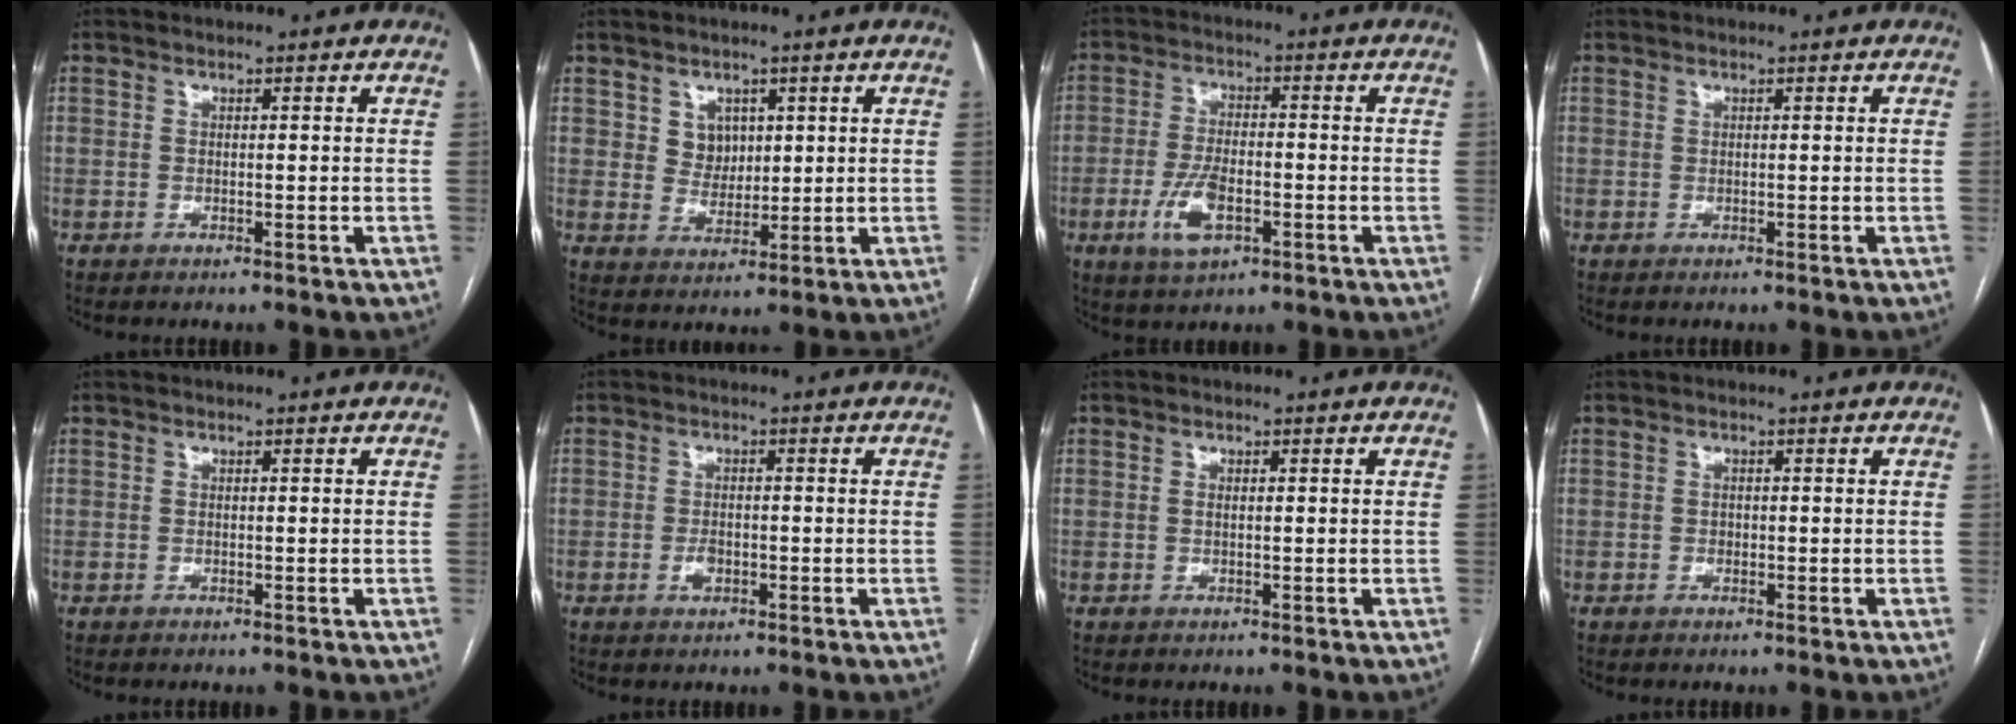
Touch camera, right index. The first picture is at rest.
{"total": 4.0, "force": [1.7, 3.3, 1.4], "torque": [-0.022, 0.003, 0.034]}
{"total": 7.2, "force": [-2.7, 2.9, 6.0], "torque": [-0.128, -0.003, -0.046]}
{"total": 0.0}
{"total": 0.0}
{"total": 2.1, "force": [-0.8, 1.2, 1.6], "torque": [-0.030, 0.002, -0.011]}
{"total": 0.6, "force": [0.1, 0.2, 0.6], "torque": [-0.012, 0.000, 0.001]}
{"total": 0.7, "force": [-0.1, 0.6, 0.3], "torque": [-0.003, 0.003, -0.003]}